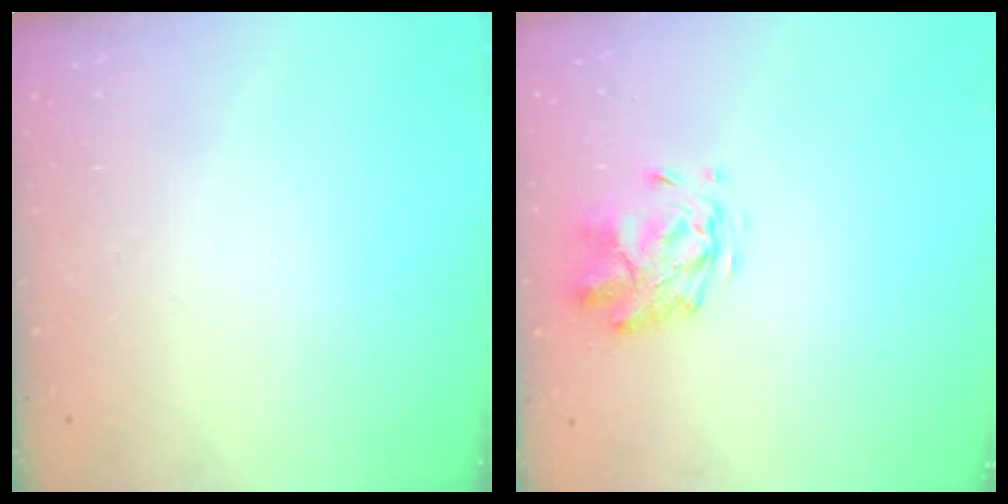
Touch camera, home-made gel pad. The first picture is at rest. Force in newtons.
{"total": 2.8, "press": 2.4, "slide": 1.4}